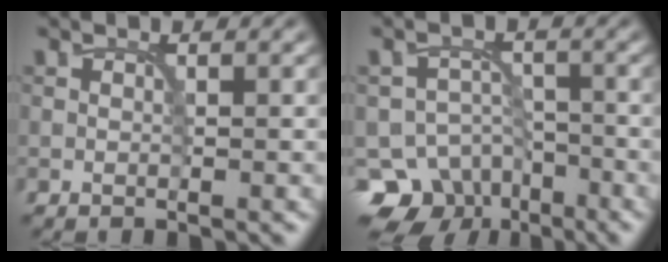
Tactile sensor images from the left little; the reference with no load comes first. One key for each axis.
{"total": 6.9, "fx": -4.4, "fy": 4.9, "fz": 1.9, "tx": -0.009, "ty": -0.012, "tz": -0.073}